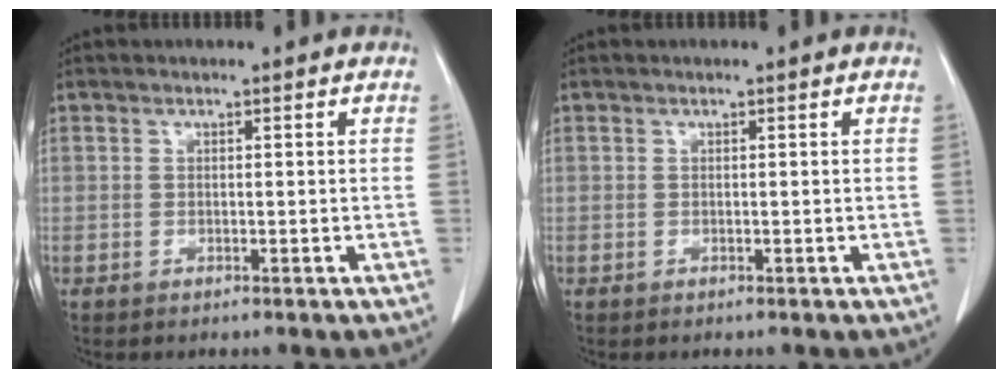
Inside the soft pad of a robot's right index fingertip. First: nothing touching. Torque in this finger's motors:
{"motor_torque": [0.00, 0.00, 0.00, 0.00]}